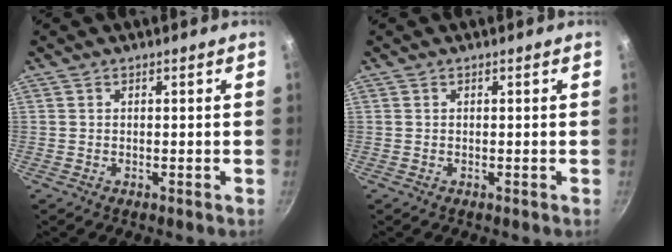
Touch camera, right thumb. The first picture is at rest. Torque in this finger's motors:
{"motor_torque": [0.00, 0.01, -0.01, 0.01, 0.04]}